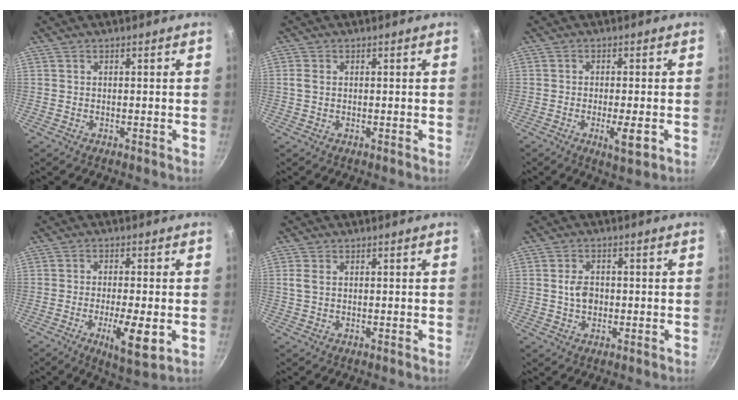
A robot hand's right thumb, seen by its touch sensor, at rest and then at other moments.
{"total": 1.7, "force": [0.2, 1.2, 1.2], "torque": [-0.025, 0.004, 0.003]}
{"total": 4.9, "force": [-1.5, 1.2, 4.5], "torque": [-0.078, 0.001, -0.025]}
{"total": 8.6, "force": [-2.4, 2.3, 7.9], "torque": [-0.134, -0.001, -0.035]}
{"total": 2.3, "force": [0.6, 1.5, 1.7], "torque": [-0.035, 0.003, 0.011]}
{"total": 4.0, "force": [0.0, 2.9, 2.7], "torque": [-0.037, 0.004, -0.002]}